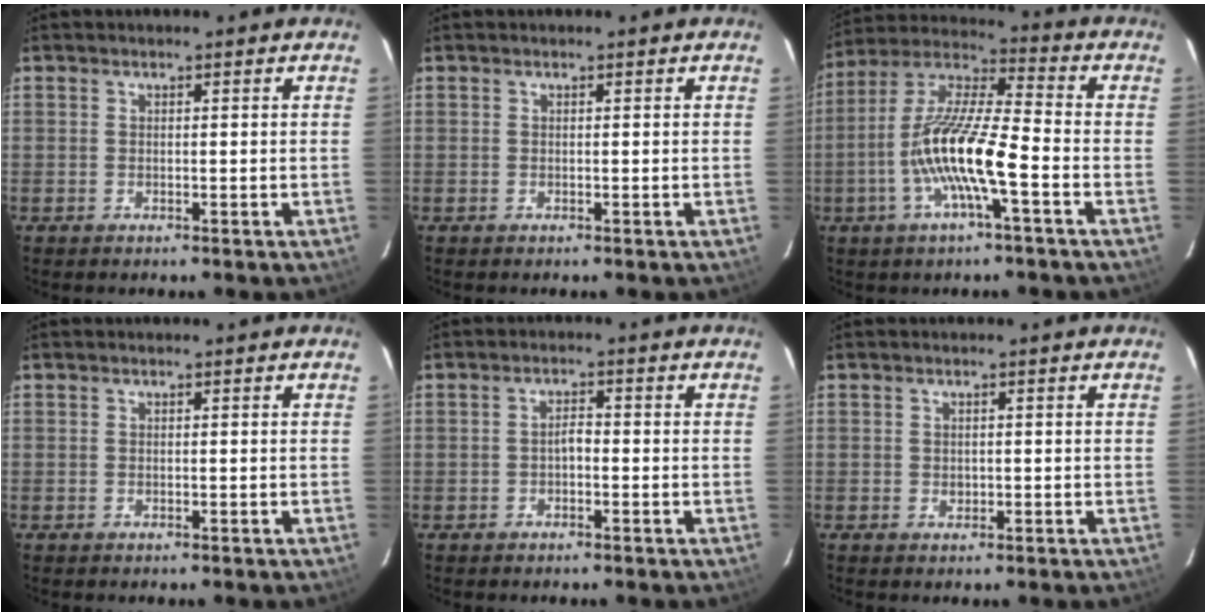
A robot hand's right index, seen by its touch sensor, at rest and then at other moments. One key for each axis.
{"total": 0.0}
{"total": 14.2, "fx": -4.7, "fy": 2.1, "fz": 13.2, "tx": -0.263, "ty": -0.002, "tz": -0.097}
{"total": 0.0}
{"total": 1.8, "fx": -0.7, "fy": 0.8, "fz": 1.4, "tx": -0.028, "ty": 0.008, "tz": -0.013}
{"total": 1.0, "fx": 0.0, "fy": 0.9, "fz": 0.3, "tx": -0.001, "ty": 0.000, "tz": 0.002}